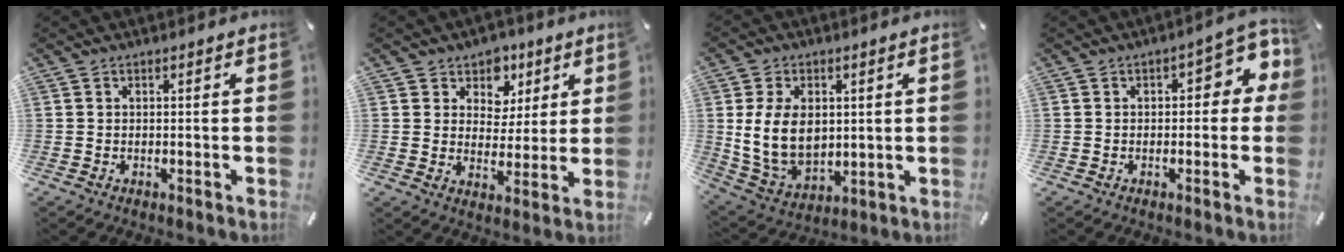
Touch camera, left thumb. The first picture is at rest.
{"total": 7.8, "force": [3.6, 6.7, 1.3], "torque": [-0.022, -0.029, 0.063]}
{"total": 12.9, "force": [1.8, 9.6, 8.5], "torque": [-0.178, 0.002, 0.032]}
{"total": 7.6, "force": [1.2, 4.1, 6.3], "torque": [-0.079, -0.002, 0.013]}